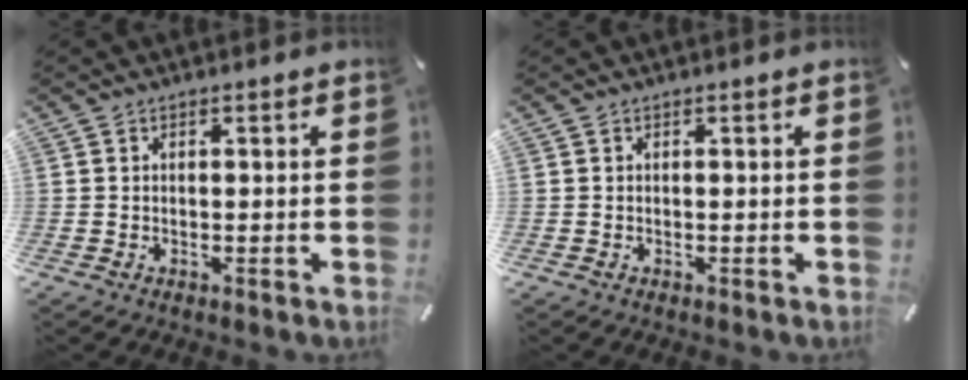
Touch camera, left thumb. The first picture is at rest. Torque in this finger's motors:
{"motor_torque": [-0.03, -0.03, -0.03, 0.00, 0.00]}